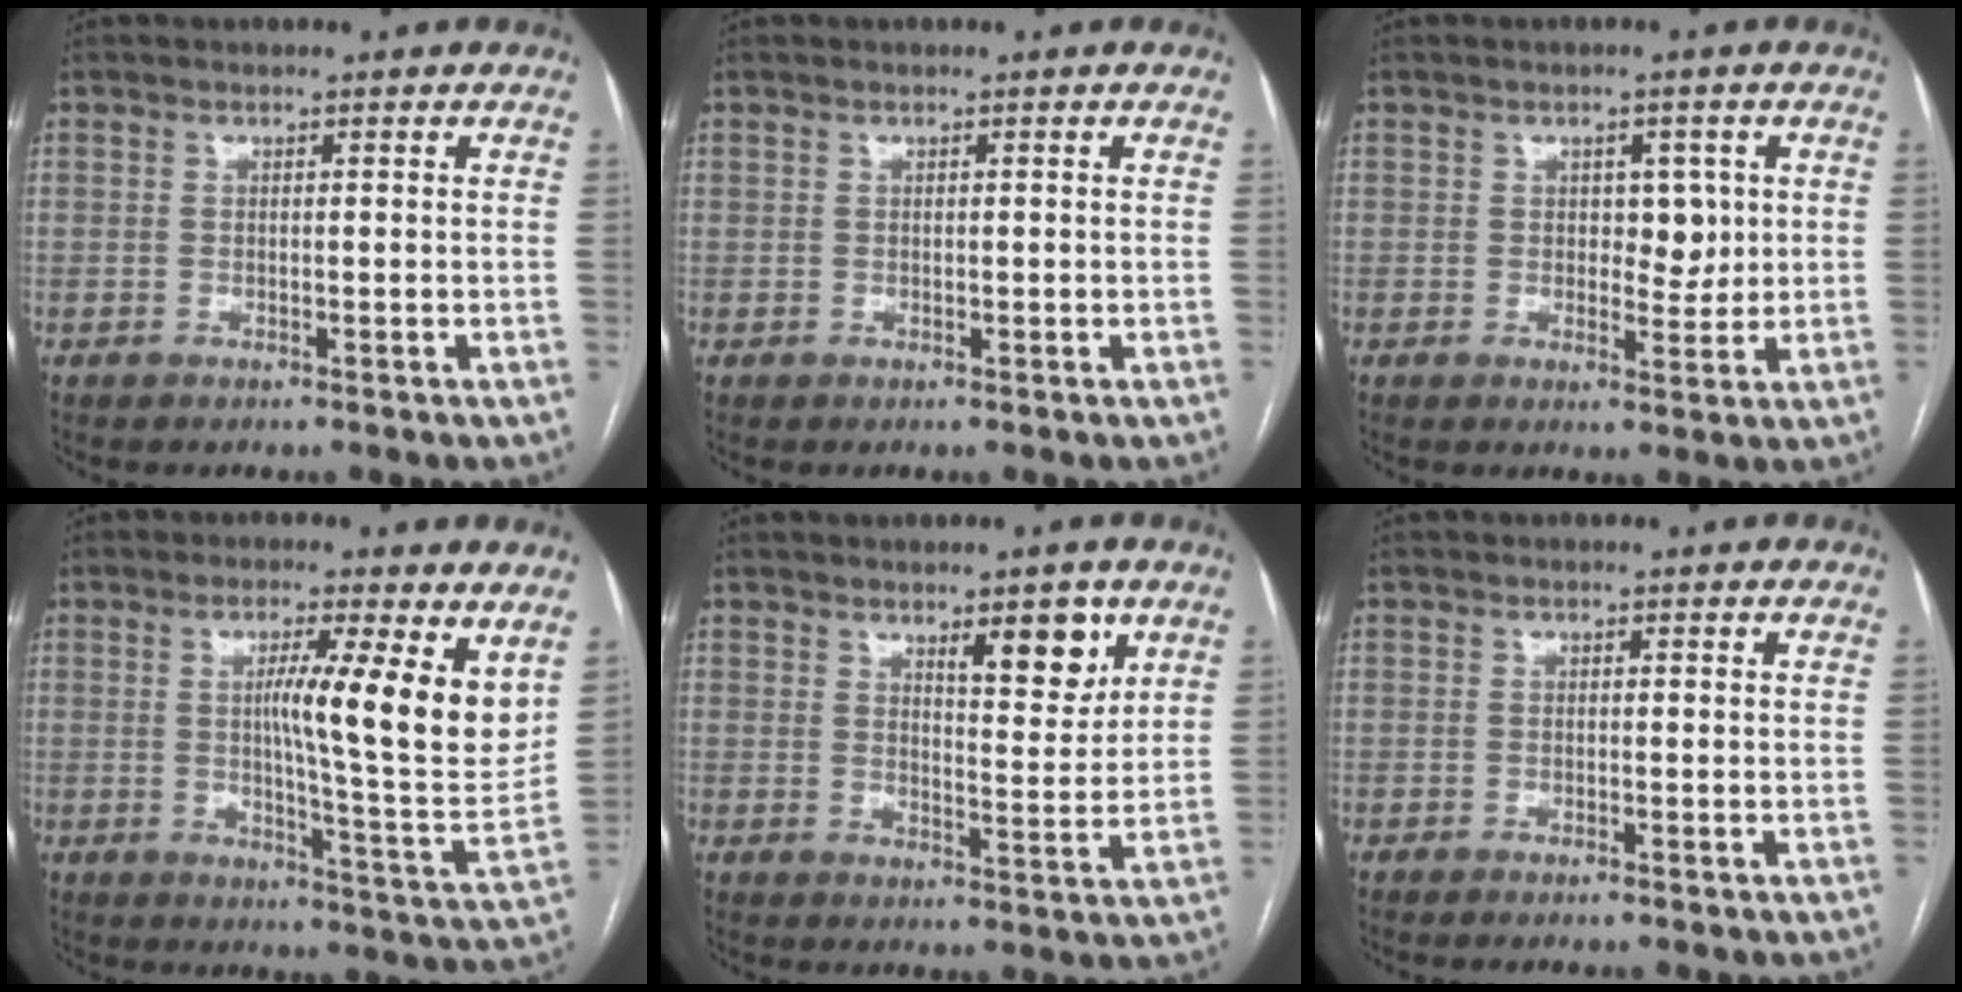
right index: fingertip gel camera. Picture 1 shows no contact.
{"total": 0.5, "force": [0.2, 0.3, 0.3], "torque": [-0.007, -0.001, 0.006]}
{"total": 4.1, "force": [0.8, 2.3, 3.3], "torque": [-0.038, 0.001, 0.014]}
{"total": 12.3, "force": [4.4, 0.4, 11.5], "torque": [-0.167, -0.010, 0.062]}
{"total": 6.5, "force": [3.9, 1.6, 5.0], "torque": [-0.071, -0.007, 0.057]}
{"total": 0.8, "force": [-0.7, -0.2, 0.4], "torque": [-0.008, 0.001, -0.012]}